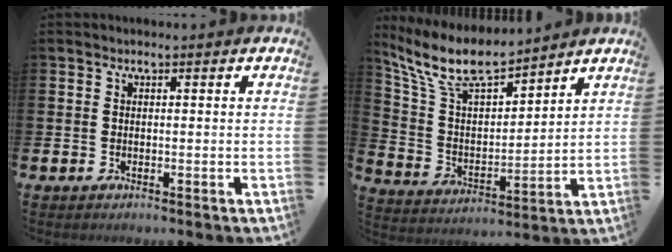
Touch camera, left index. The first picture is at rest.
{"total": 9.7, "force": [8.6, 2.3, 3.9], "torque": [-0.117, -0.043, 0.154]}